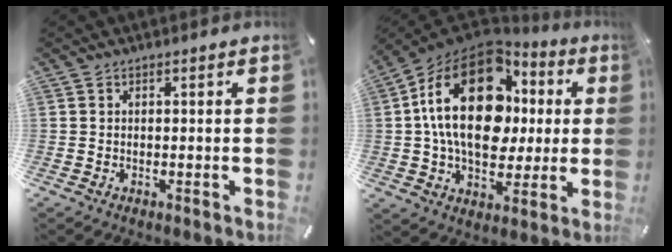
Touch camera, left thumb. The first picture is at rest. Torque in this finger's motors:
{"motor_torque": [1.70, 3.31, 1.71, -1.06, 0.94]}